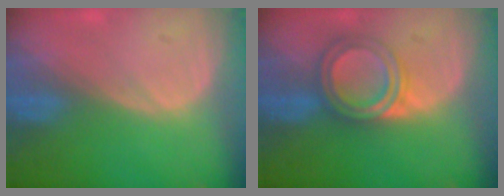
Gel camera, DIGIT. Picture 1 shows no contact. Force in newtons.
{"total": 5.3, "press": 5.3, "slide": 0.1}